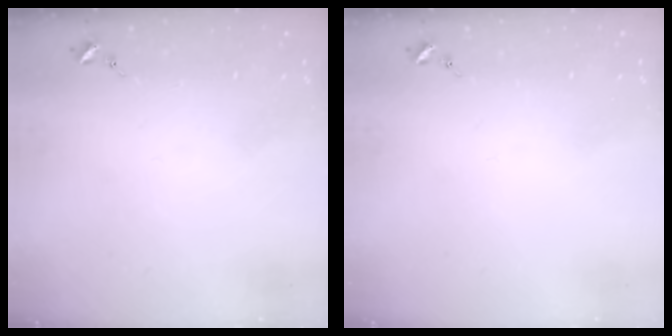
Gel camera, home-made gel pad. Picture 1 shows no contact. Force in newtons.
{"total": 0.0}